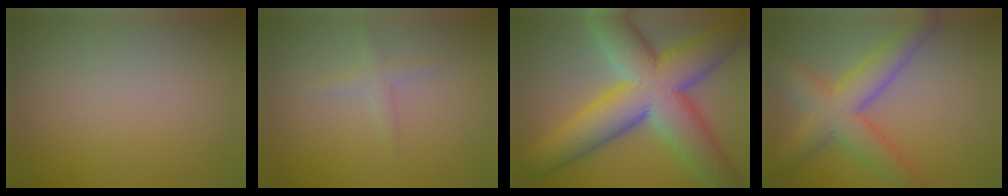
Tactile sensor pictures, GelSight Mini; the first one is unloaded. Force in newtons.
{"total": 1.3, "press": 1.3, "slide": 0.1}
{"total": 14.4, "press": 14.4, "slide": 0.6}
{"total": 6.8, "press": 6.8, "slide": 0.4}